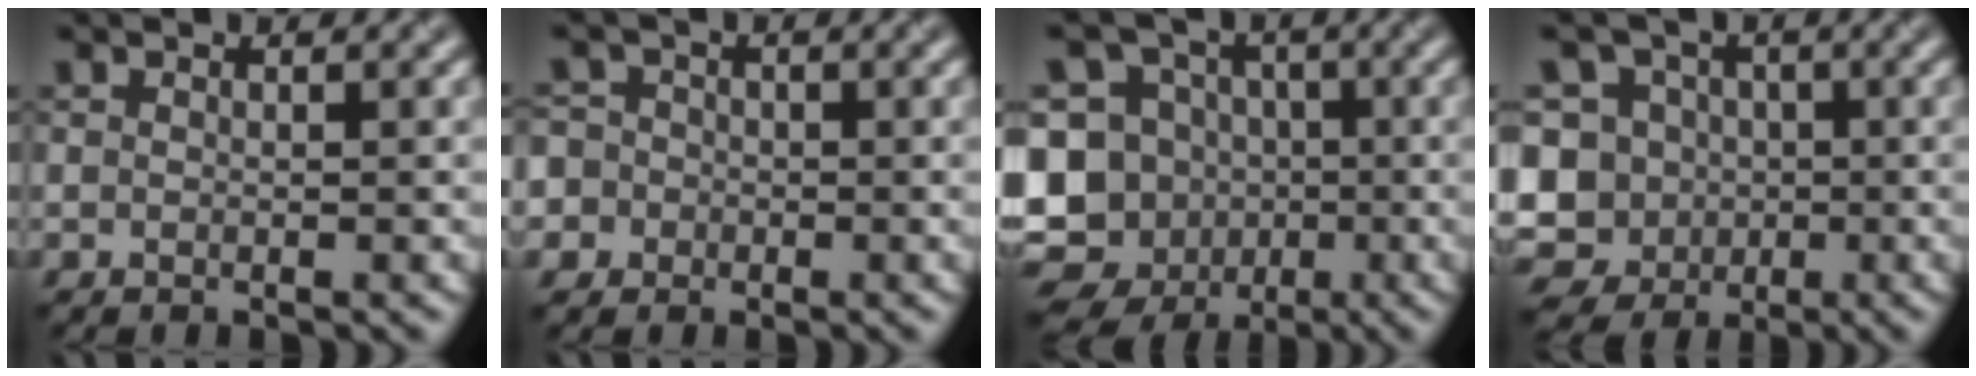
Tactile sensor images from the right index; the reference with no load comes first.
{"total": 5.2, "force": [-1.3, 4.9, 1.2], "torque": [-0.023, 0.018, -0.056]}
{"total": 14.7, "force": [-5.5, 12.8, 4.9], "torque": [-0.103, -0.003, -0.095]}
{"total": 12.8, "force": [-3.4, 11.6, 4.2], "torque": [-0.099, 0.014, -0.084]}